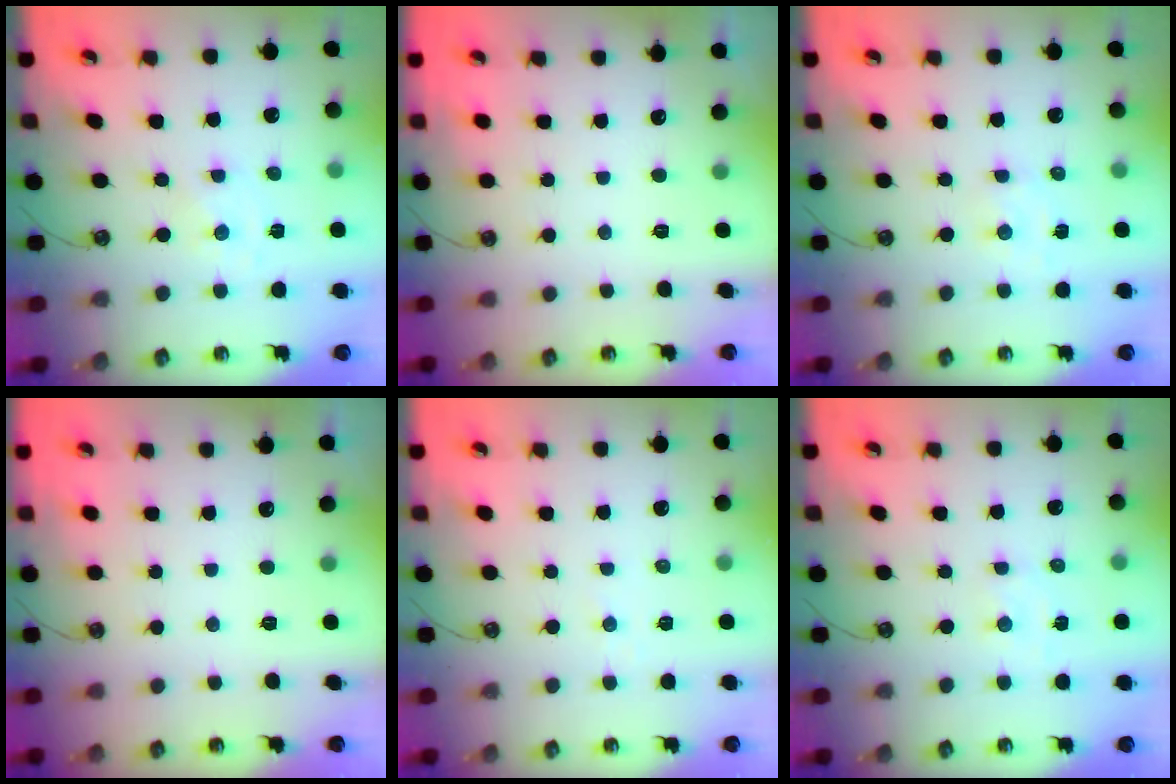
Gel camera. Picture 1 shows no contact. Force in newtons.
{"total": 0.0}
{"total": 3.0, "press": 3.0, "slide": 0.4}
{"total": 0.0}
{"total": 1.8, "press": 1.7, "slide": 0.2}
{"total": 2.0, "press": 1.9, "slide": 0.3}